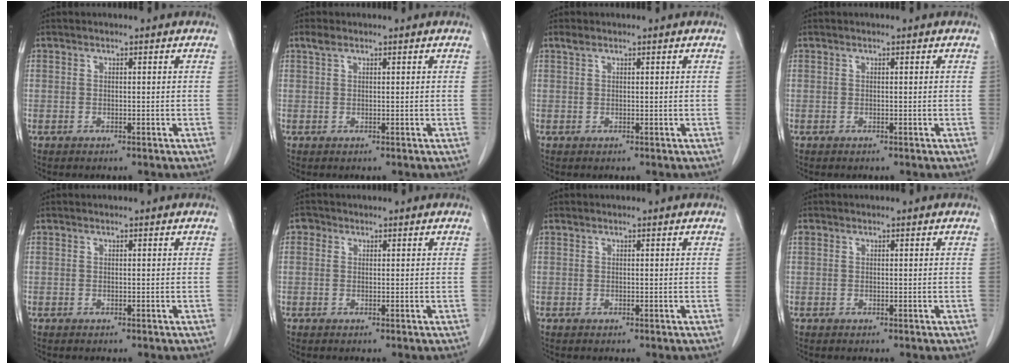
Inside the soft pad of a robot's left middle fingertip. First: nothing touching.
{"total": 1.2, "force": [0.8, 0.4, 0.7], "torque": [-0.021, 0.014, 0.018]}
{"total": 0.8, "force": [0.6, 0.3, 0.5], "torque": [-0.017, 0.011, 0.015]}
{"total": 0.0}
{"total": 0.0}
{"total": 1.2, "force": [0.5, 1.1, 0.3], "torque": [0.002, 0.004, 0.003]}
{"total": 0.0}
{"total": 0.5, "force": [0.3, 0.4, 0.2], "torque": [-0.005, 0.012, 0.006]}